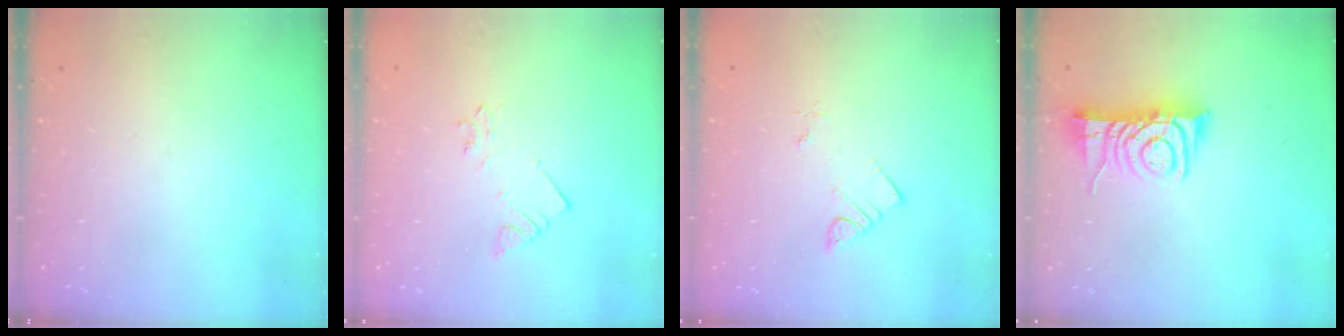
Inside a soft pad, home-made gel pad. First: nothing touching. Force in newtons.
{"total": 2.7, "press": 2.7, "slide": 0.3}
{"total": 4.8, "press": 4.8, "slide": 0.2}
{"total": 9.1, "press": 9.1, "slide": 1.2}